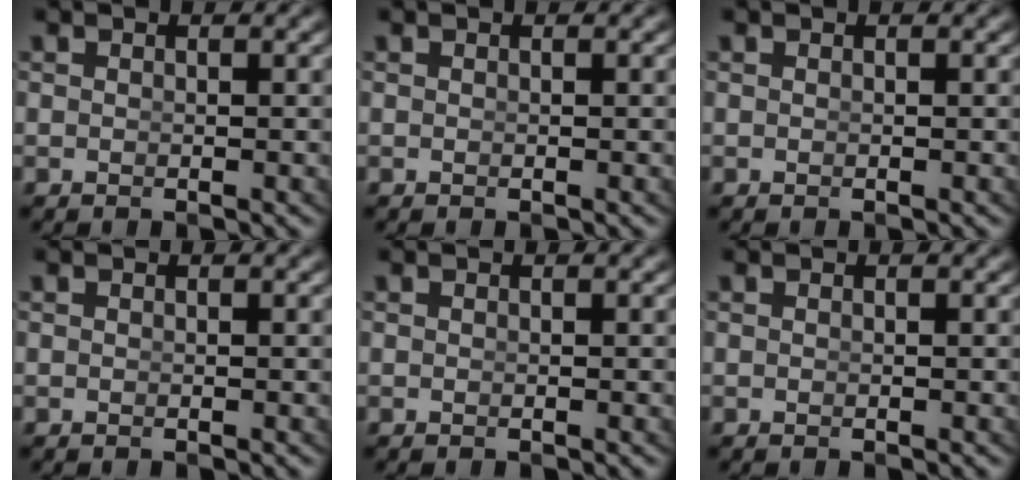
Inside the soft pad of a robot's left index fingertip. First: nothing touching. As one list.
[{"total": 0.0}, {"total": 0.0}, {"total": 0.0}, {"total": 1.1, "force": [-0.3, -1.0, -0.4], "torque": [0.010, -0.014, 0.009]}, {"total": 0.0}]